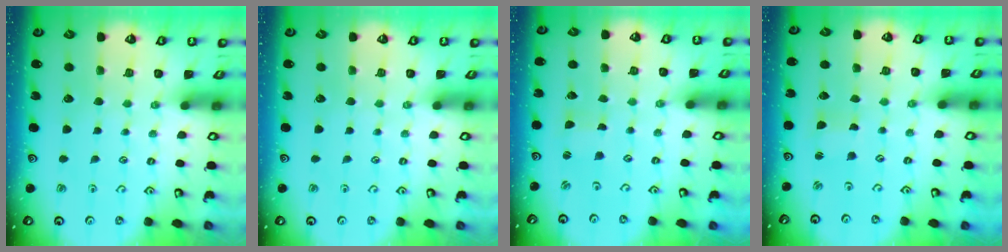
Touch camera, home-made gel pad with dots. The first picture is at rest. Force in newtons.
{"total": 0.0}
{"total": 0.0}
{"total": 1.3, "press": 1.2, "slide": 0.1}